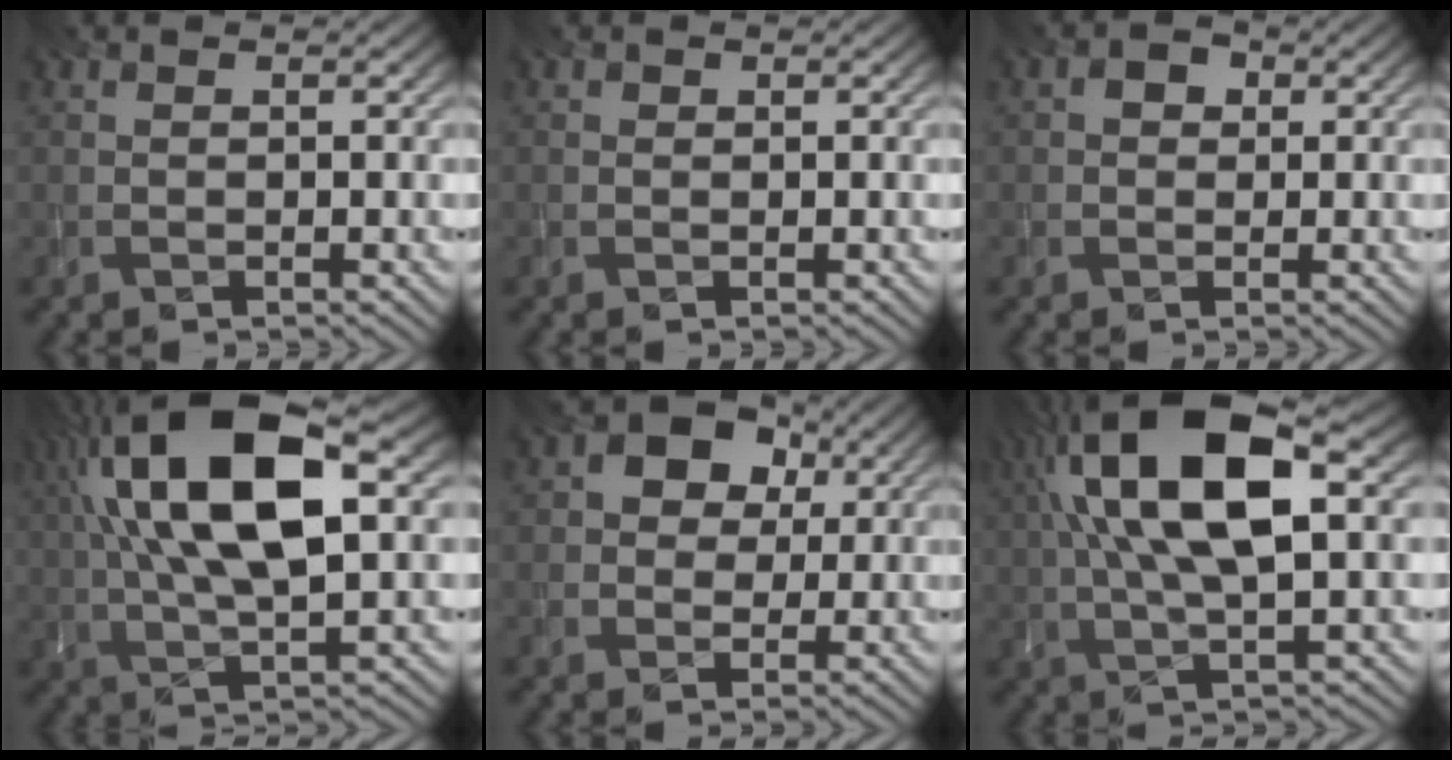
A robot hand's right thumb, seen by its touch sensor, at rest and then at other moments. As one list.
[{"total": 0.5, "force": [0.1, 0.5, 0.1], "torque": [-0.001, -0.003, 0.000]}, {"total": 1.9, "force": [0.3, 1.7, 0.9], "torque": [-0.014, 0.003, 0.000]}, {"total": 16.7, "force": [4.8, 6.3, 14.7], "torque": [-0.296, 0.032, 0.073]}, {"total": 7.5, "force": [2.4, 6.0, 3.9], "torque": [-0.078, 0.027, 0.015]}, {"total": 15.2, "force": [4.1, 5.5, 13.5], "torque": [-0.276, 0.026, 0.067]}]